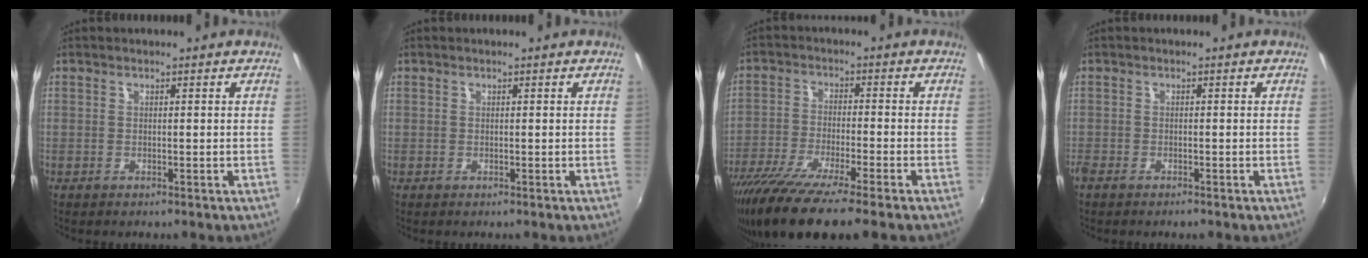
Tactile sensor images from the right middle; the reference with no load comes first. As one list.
[{"total": 0.0}, {"total": 15.2, "force": [-11.7, 0.9, 9.7], "torque": [-0.200, -0.053, -0.204]}, {"total": 2.3, "force": [-1.9, 0.8, 1.0], "torque": [-0.028, -0.011, -0.037]}]